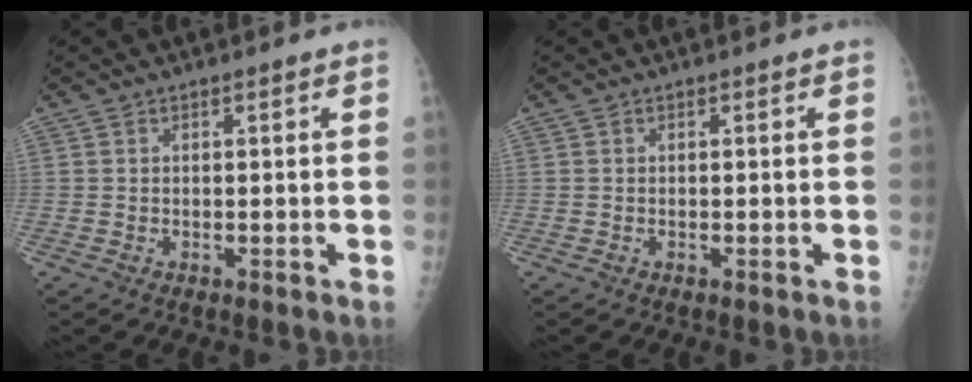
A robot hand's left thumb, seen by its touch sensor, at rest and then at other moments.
{"total": 0.0}